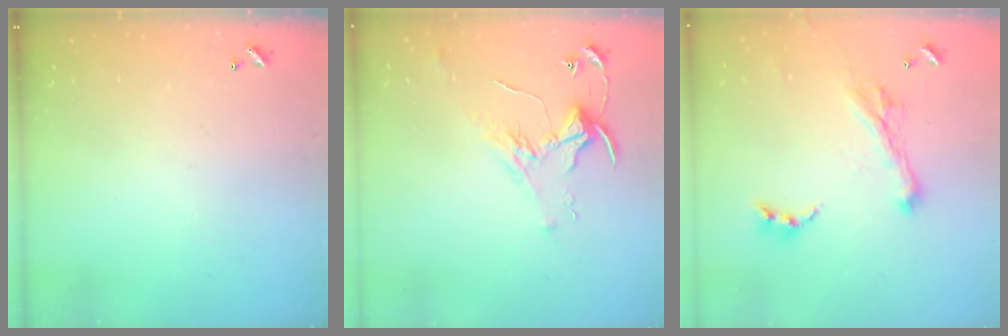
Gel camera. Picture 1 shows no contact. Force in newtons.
{"total": 2.1, "press": 2.1, "slide": 0.1}
{"total": 2.8, "press": 2.5, "slide": 1.3}